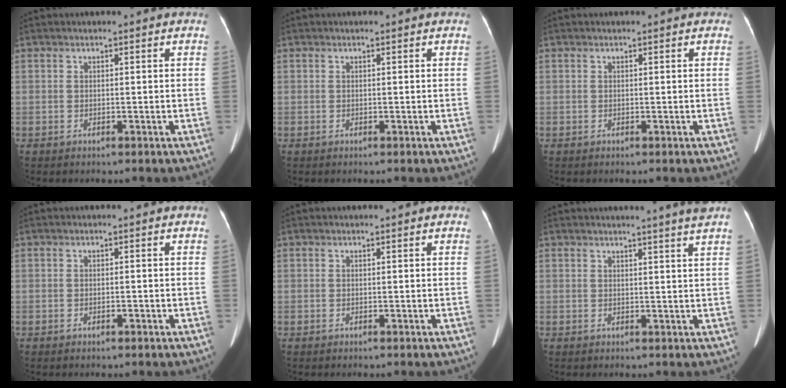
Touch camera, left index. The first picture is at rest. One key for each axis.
{"total": 0.0}
{"total": 0.0}
{"total": 0.7, "fx": -0.4, "fy": 0.2, "fz": 0.5, "tx": -0.010, "ty": 0.001, "tz": -0.004}
{"total": 0.0}
{"total": 3.8, "fx": 3.1, "fy": -1.1, "fz": 1.7, "tx": -0.023, "ty": -0.005, "tz": 0.030}